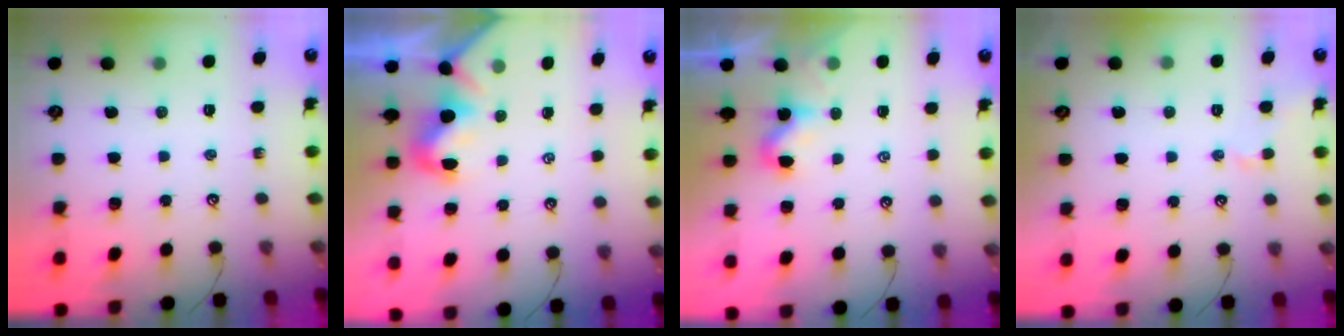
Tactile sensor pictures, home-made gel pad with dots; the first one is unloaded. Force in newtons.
{"total": 1.0, "press": 0.9, "slide": 0.4}
{"total": 2.3, "press": 2.3, "slide": 0.2}
{"total": 0.9, "press": 0.7, "slide": 0.6}